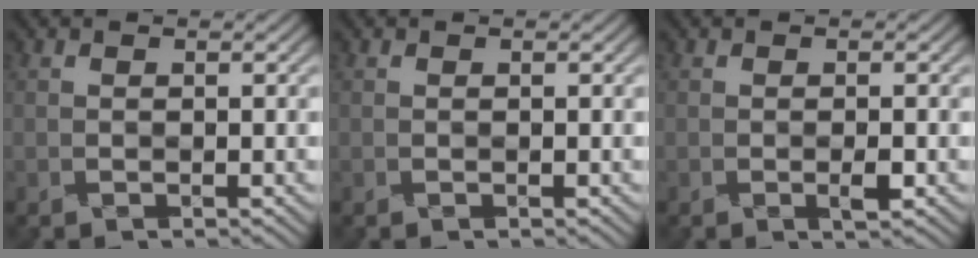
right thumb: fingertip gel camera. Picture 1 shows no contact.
{"total": 0.0}
{"total": 1.0, "force": [-0.4, 0.1, 1.0], "torque": [-0.019, 0.001, -0.008]}